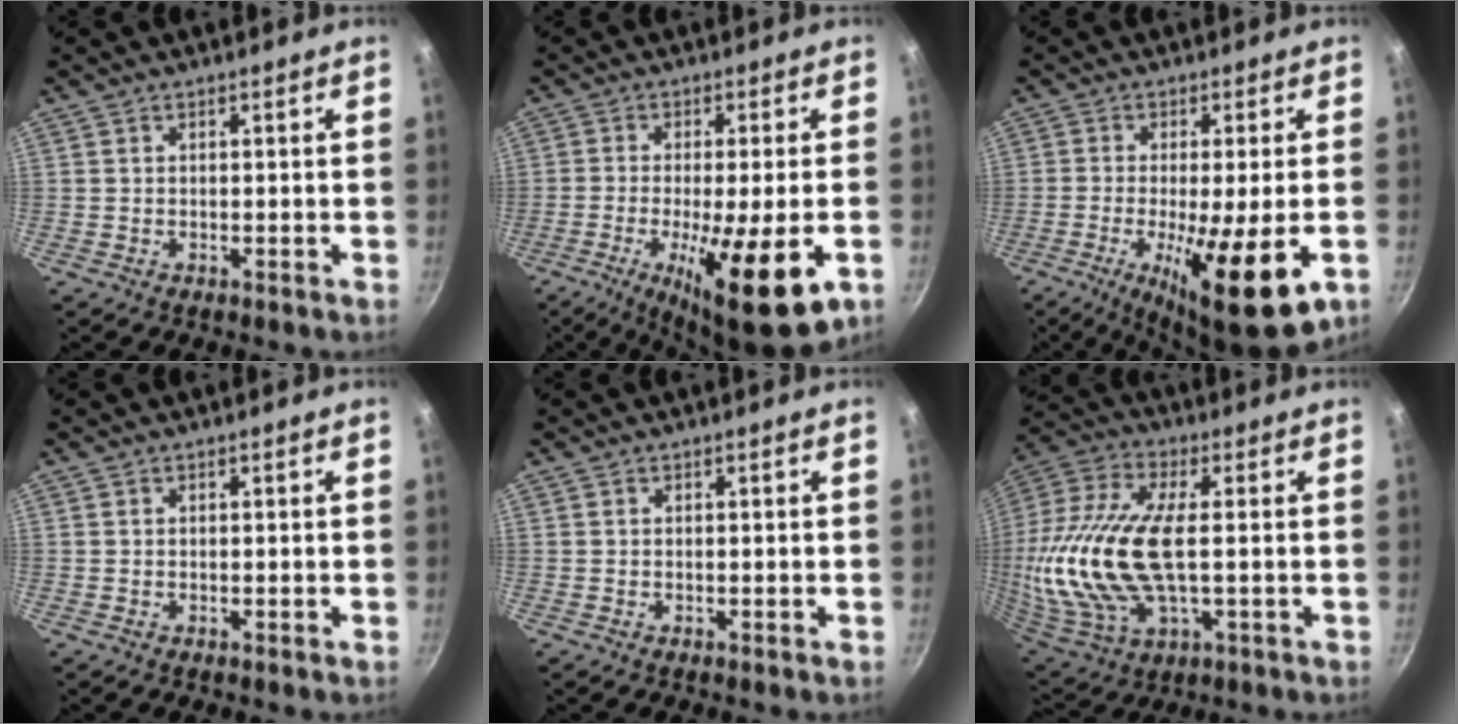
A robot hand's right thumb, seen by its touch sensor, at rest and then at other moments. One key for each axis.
{"total": 15.8, "fx": -5.5, "fy": 3.3, "fz": 14.5, "tx": -0.229, "ty": -0.007, "tz": -0.083}
{"total": 14.9, "fx": -4.8, "fy": 2.9, "fz": 13.9, "tx": -0.225, "ty": -0.012, "tz": -0.072}
{"total": 0.0}
{"total": 0.0}
{"total": 23.6, "fx": -0.1, "fy": 11.2, "fz": 20.7, "tx": -0.457, "ty": 0.001, "tz": -0.004}